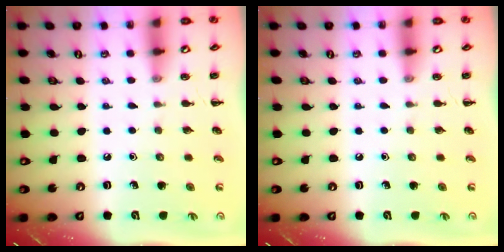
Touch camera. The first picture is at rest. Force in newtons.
{"total": 0.0}